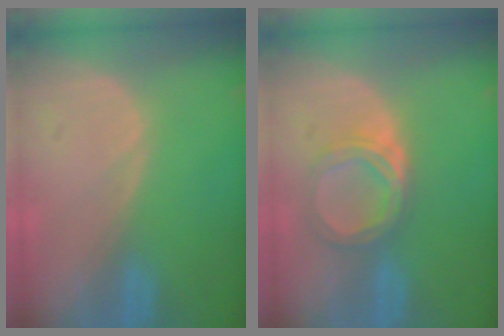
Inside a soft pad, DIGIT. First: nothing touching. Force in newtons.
{"total": 5.6, "press": 5.0, "slide": 2.5}